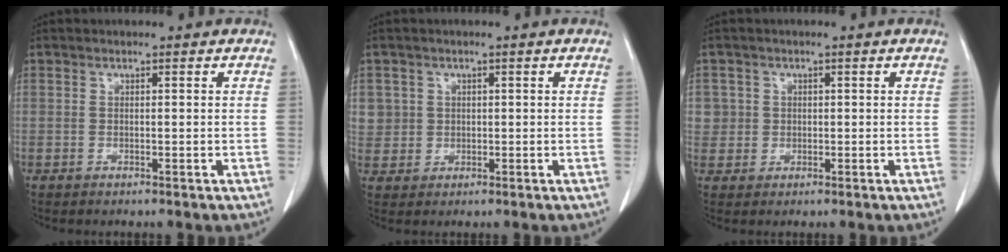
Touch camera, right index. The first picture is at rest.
{"total": 4.0, "force": [1.2, 3.8, 0.1], "torque": [0.012, 0.004, 0.026]}
{"total": 3.0, "force": [0.6, 2.9, -0.1], "torque": [0.023, 0.005, 0.009]}